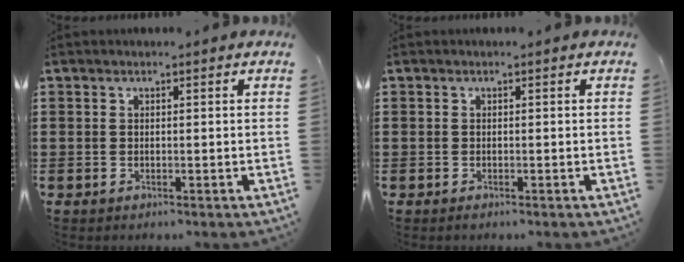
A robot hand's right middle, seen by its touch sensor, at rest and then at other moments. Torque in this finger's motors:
{"motor_torque": [0.64, 0.32, 0.04, 0.01]}